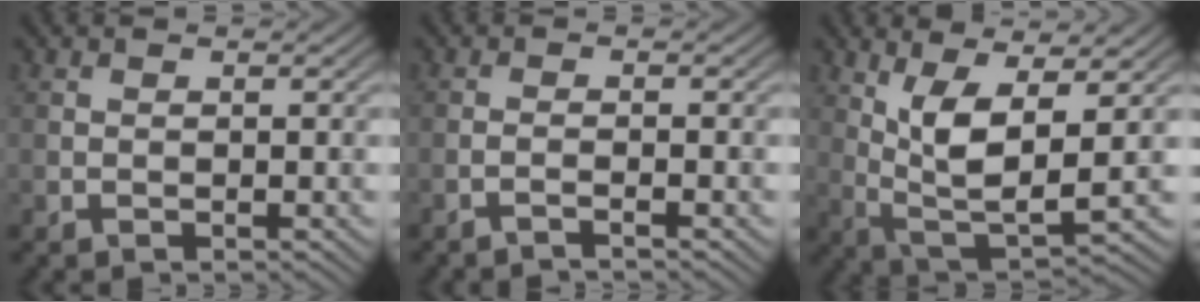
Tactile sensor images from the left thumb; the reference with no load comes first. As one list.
[{"total": 1.6, "force": [-1.2, 0.1, 1.1], "torque": [-0.008, 0.005, -0.035]}, {"total": 8.1, "force": [2.3, 2.6, 7.3], "torque": [-0.150, 0.001, 0.049]}]